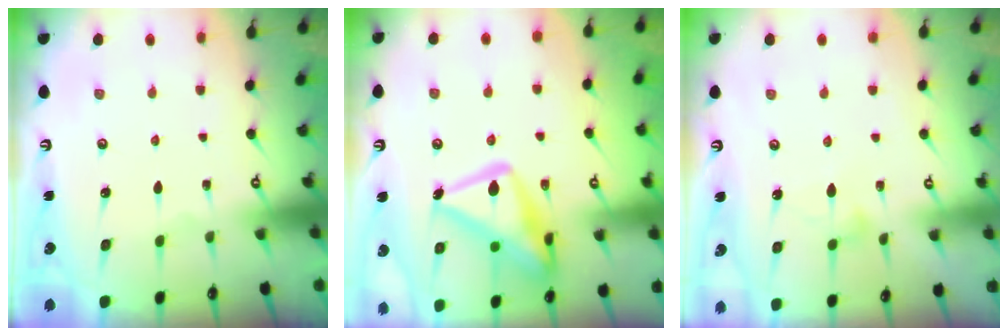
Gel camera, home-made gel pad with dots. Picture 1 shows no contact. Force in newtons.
{"total": 18.9, "press": 18.9, "slide": 1.3}
{"total": 6.4, "press": 6.4, "slide": 0.5}